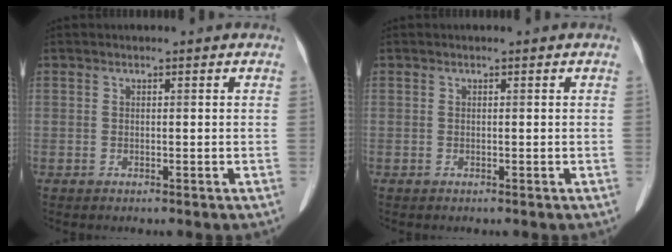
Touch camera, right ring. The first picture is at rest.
{"total": 0.0}